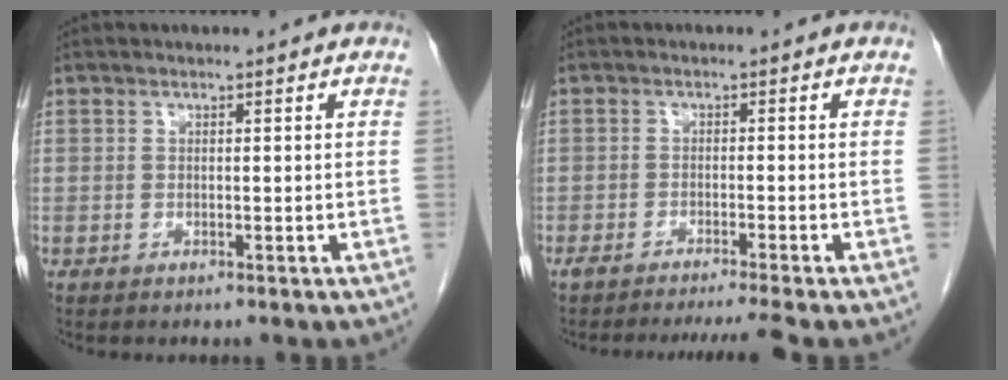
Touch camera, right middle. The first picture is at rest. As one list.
[{"total": 6.3, "force": [-5.5, -1.2, 3.0], "torque": [-0.031, -0.008, -0.082]}]